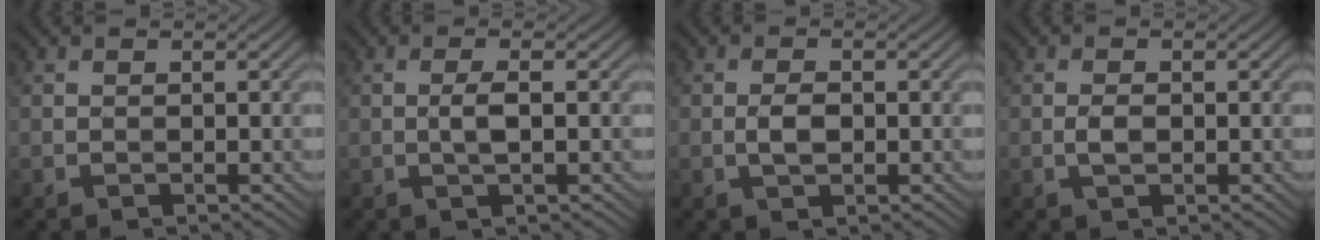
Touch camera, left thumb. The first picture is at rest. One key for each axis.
{"total": 2.3, "fx": -0.1, "fy": 0.4, "fz": 2.2, "tx": -0.043, "ty": 0.004, "tz": -0.007}
{"total": 2.3, "fx": -0.3, "fy": 1.2, "fz": 1.9, "tx": -0.039, "ty": 0.001, "tz": -0.008}
{"total": 1.7, "fx": -0.3, "fy": 0.9, "fz": 1.5, "tx": -0.030, "ty": 0.002, "tz": -0.008}